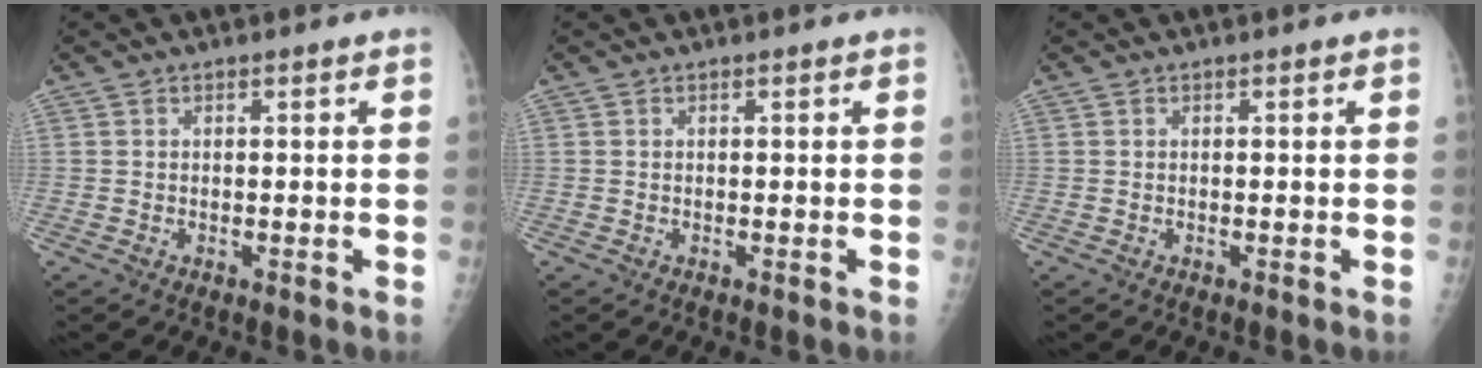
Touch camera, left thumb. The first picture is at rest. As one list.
[{"total": 0.0}, {"total": 0.0}]